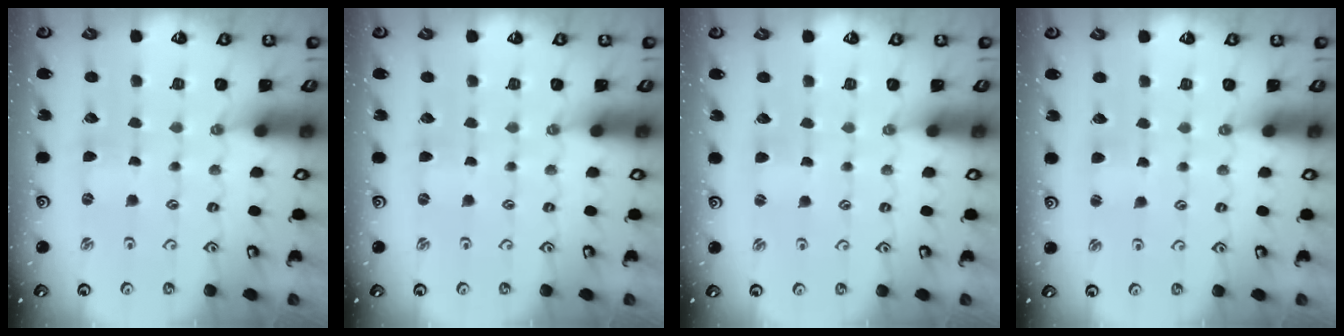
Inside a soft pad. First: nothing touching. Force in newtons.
{"total": 0.0}
{"total": 1.0, "press": 0.9, "slide": 0.2}
{"total": 2.9, "press": 2.8, "slide": 0.4}